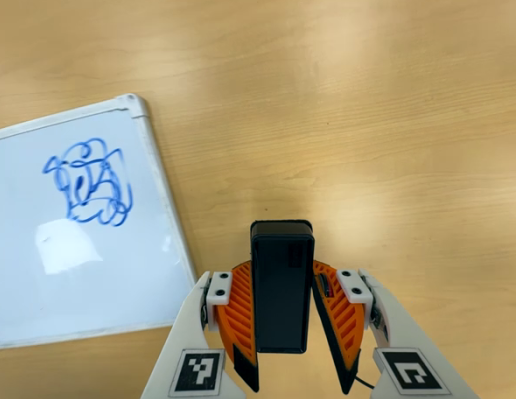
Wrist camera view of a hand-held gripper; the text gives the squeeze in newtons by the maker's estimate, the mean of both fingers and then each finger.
{"total": 4.3, "left": 3.6, "right": 5.0}